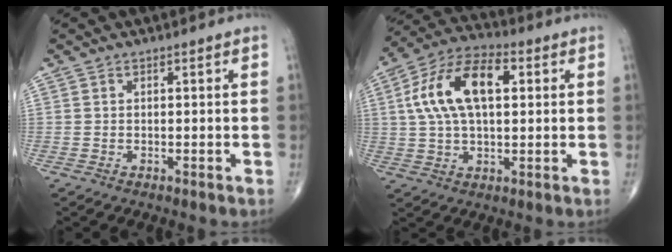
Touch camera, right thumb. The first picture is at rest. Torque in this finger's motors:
{"motor_torque": [-0.62, 1.19, 0.80, 0.22, 0.40]}